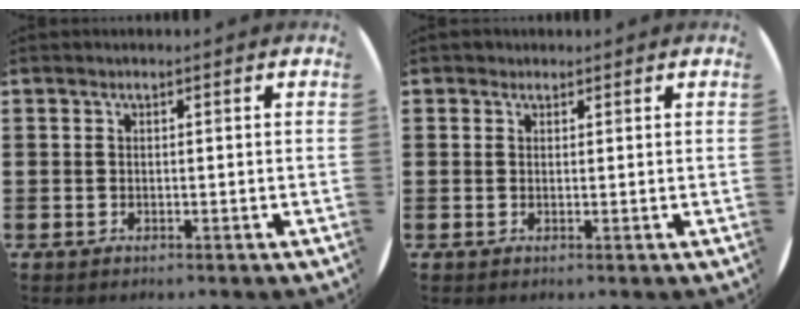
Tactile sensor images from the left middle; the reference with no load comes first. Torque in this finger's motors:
{"motor_torque": [-0.20, 0.01, -0.01, -0.01]}